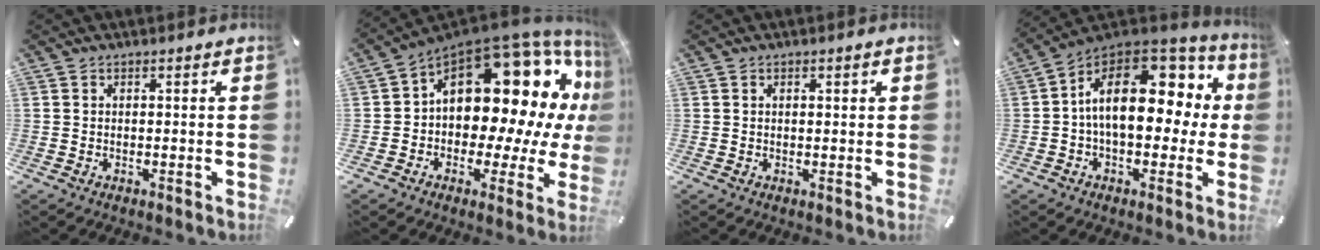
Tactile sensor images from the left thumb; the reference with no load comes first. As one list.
[{"total": 22.0, "force": [6.8, 13.3, 16.1], "torque": [-0.245, -0.065, 0.120]}, {"total": 0.8, "force": [0.3, 0.3, 0.7], "torque": [-0.013, 0.003, 0.004]}, {"total": 19.6, "force": [4.0, 11.7, 15.2], "torque": [-0.252, -0.020, 0.075]}]